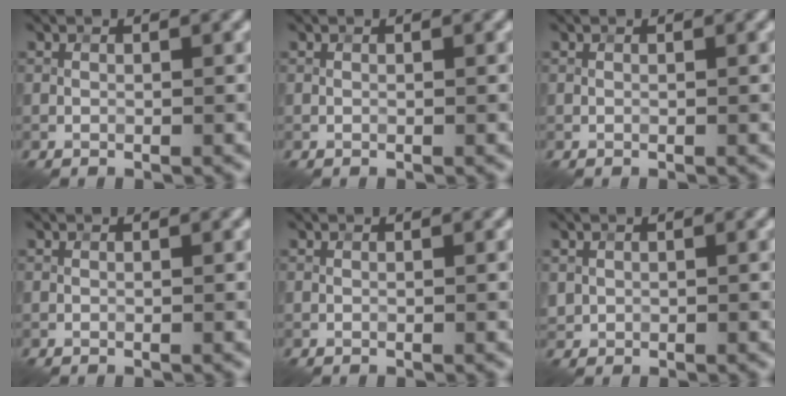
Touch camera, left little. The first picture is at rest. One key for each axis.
{"total": 0.0}
{"total": 0.0}
{"total": 0.0}
{"total": 0.0}
{"total": 0.8, "fx": 0.4, "fy": 0.7, "fz": 0.0, "tx": -0.002, "ty": -0.001, "tz": 0.011}